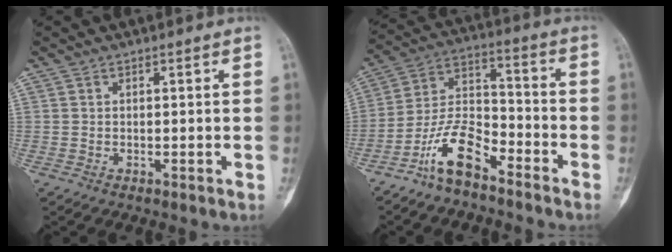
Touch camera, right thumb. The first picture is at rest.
{"total": 11.1, "force": [-7.7, 4.4, 6.8], "torque": [-0.131, 0.070, -0.152]}